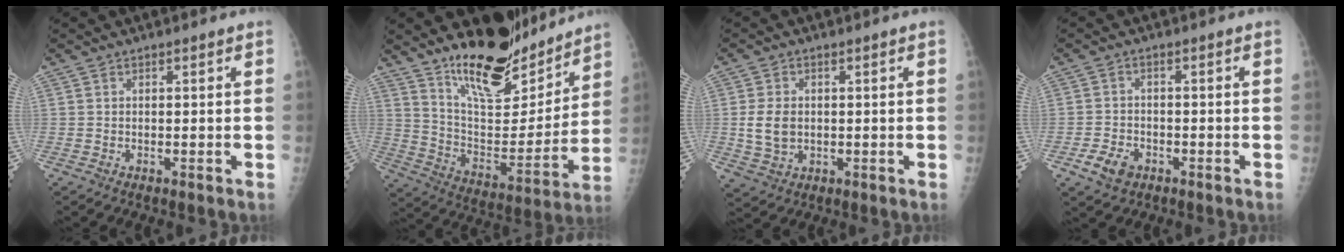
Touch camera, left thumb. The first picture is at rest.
{"total": 19.4, "force": [15.7, 6.7, 9.3], "torque": [-0.095, -0.114, 0.266]}
{"total": 6.4, "force": [0.1, 4.8, 4.2], "torque": [-0.071, -0.005, 0.012]}
{"total": 4.6, "force": [-2.3, 3.3, 2.3], "torque": [-0.036, 0.007, -0.036]}